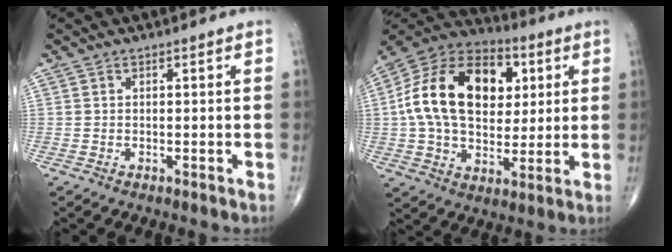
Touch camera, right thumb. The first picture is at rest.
{"total": 23.5, "force": [4.5, 15.4, 17.2], "torque": [-0.285, 0.010, 0.070]}